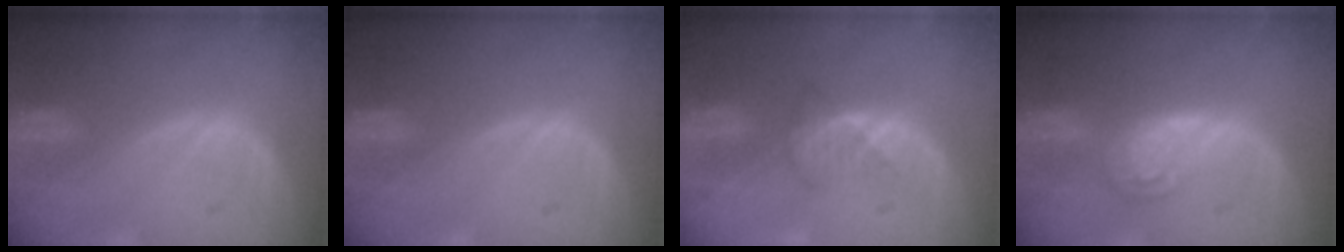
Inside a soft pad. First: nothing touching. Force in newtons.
{"total": 0.0}
{"total": 2.5, "press": 2.5, "slide": 0.3}
{"total": 5.5, "press": 4.8, "slide": 2.6}